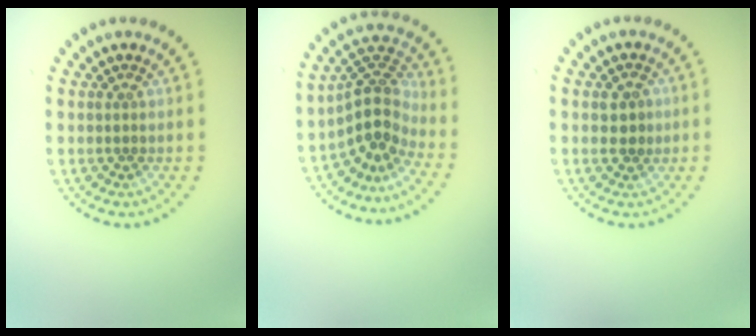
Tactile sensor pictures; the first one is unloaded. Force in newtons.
{"total": 3.9, "press": 3.0, "slide": 2.5}
{"total": 2.0, "press": 2.0, "slide": 0.3}